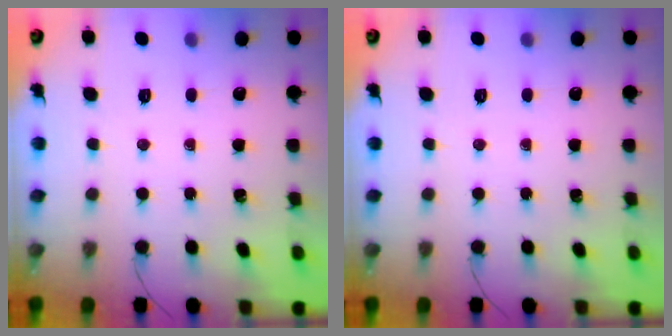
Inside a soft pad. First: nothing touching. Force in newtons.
{"total": 0.0}